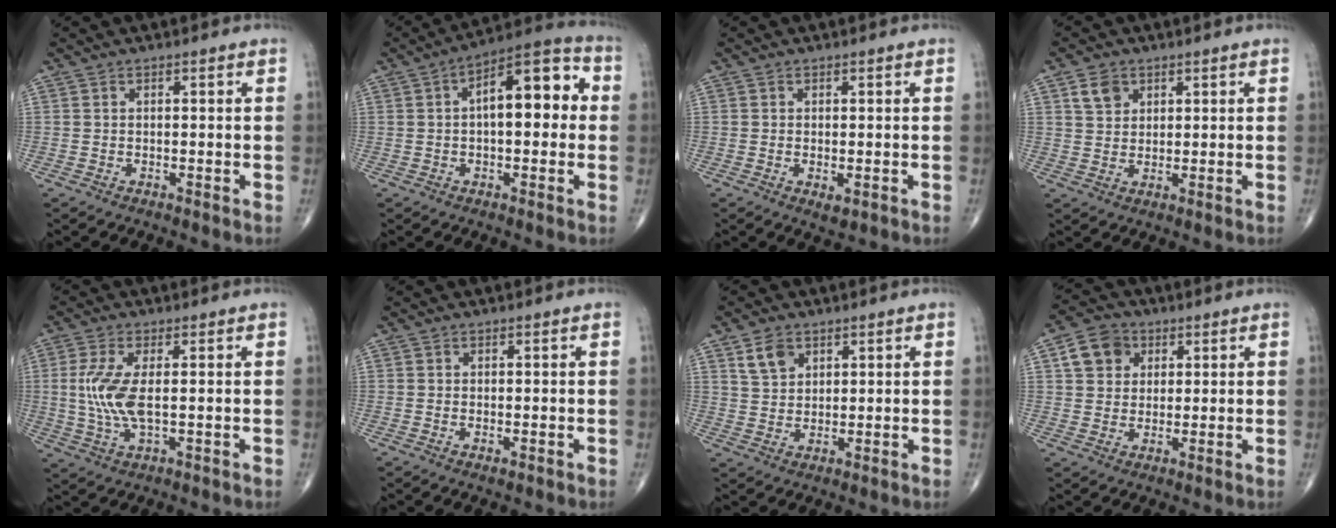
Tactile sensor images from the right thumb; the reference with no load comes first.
{"total": 13.6, "force": [1.7, 6.1, 12.0], "torque": [-0.153, 0.038, 0.015]}
{"total": 1.9, "force": [-0.4, 0.9, 1.6], "torque": [-0.027, -0.005, -0.004]}
{"total": 4.4, "force": [2.2, 3.3, 1.9], "torque": [-0.019, -0.009, 0.042]}
{"total": 8.0, "force": [0.4, 2.9, 7.5], "torque": [-0.184, -0.007, 0.009]}
{"total": 0.8, "force": [-0.2, 0.4, 0.7], "torque": [-0.013, -0.003, -0.003]}
{"total": 5.0, "force": [2.8, 3.4, 2.5], "torque": [-0.031, -0.014, 0.056]}
{"total": 7.4, "force": [2.6, 6.1, 3.3], "torque": [-0.035, 0.000, 0.041]}